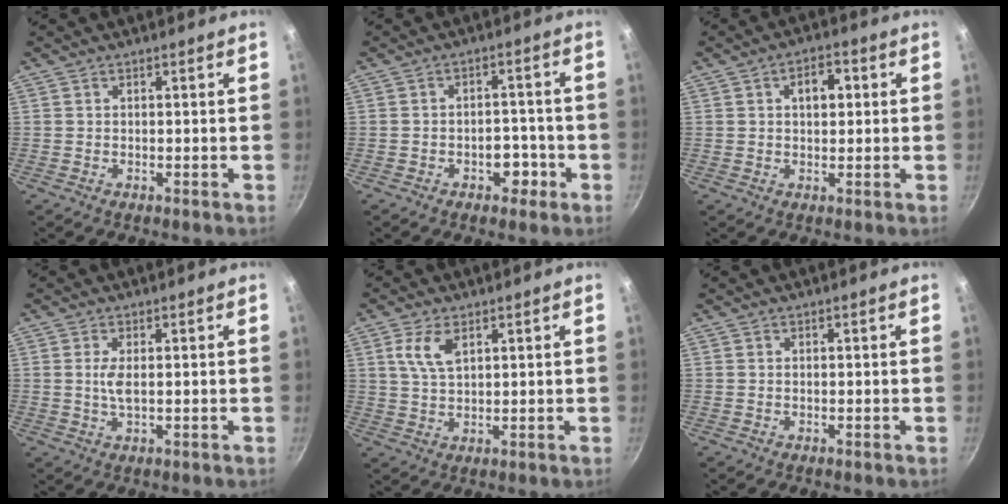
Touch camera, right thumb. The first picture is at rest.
{"total": 4.9, "force": [-2.1, 3.4, 2.9], "torque": [-0.010, 0.019, -0.027]}
{"total": 5.2, "force": [1.1, 3.2, 3.9], "torque": [-0.037, 0.011, 0.014]}
{"total": 3.0, "force": [0.4, 1.0, 2.8], "torque": [-0.061, -0.002, 0.007]}
{"total": 5.8, "force": [2.5, 2.9, 4.4], "torque": [-0.083, -0.006, 0.050]}
{"total": 0.0}